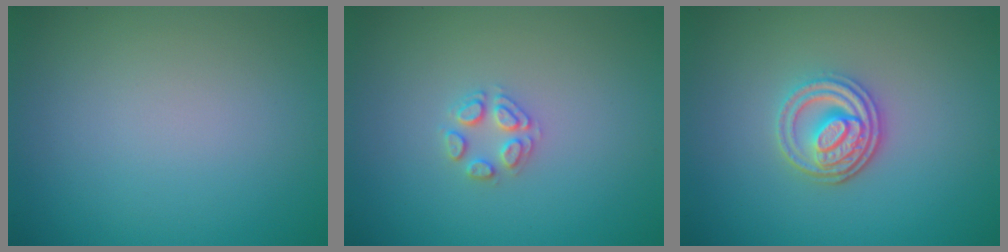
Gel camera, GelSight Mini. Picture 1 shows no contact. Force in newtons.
{"total": 2.0, "press": 2.0, "slide": 0.1}
{"total": 3.6, "press": 3.1, "slide": 1.9}